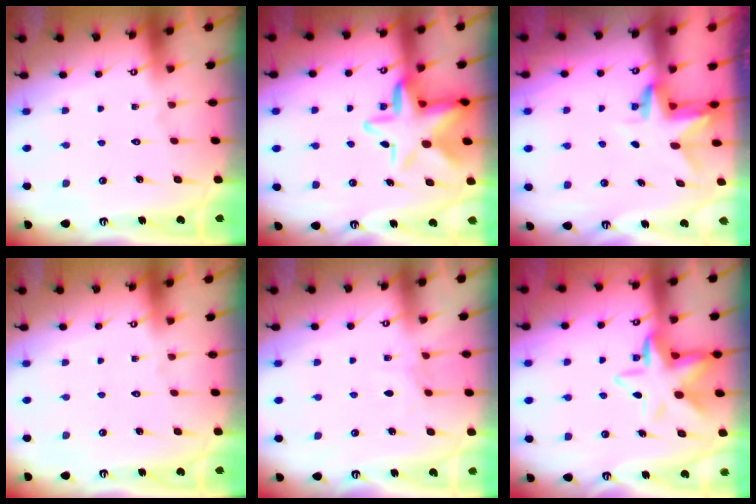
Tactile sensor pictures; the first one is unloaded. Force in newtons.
{"total": 13.6, "press": 13.3, "slide": 2.8}
{"total": 3.0, "press": 3.0, "slide": 0.2}
{"total": 0.0}
{"total": 3.6, "press": 3.5, "slide": 0.5}
{"total": 10.9, "press": 10.6, "slide": 2.5}